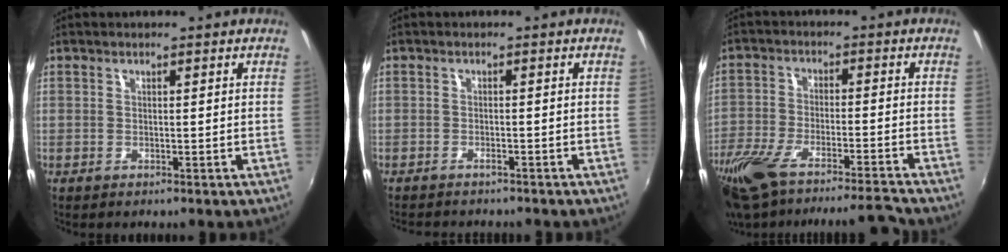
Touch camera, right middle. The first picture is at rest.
{"total": 3.8, "force": [-3.4, 0.9, 1.4], "torque": [-0.040, -0.011, -0.054]}
{"total": 16.9, "force": [-14.4, 1.8, 8.6], "torque": [-0.188, -0.031, -0.254]}